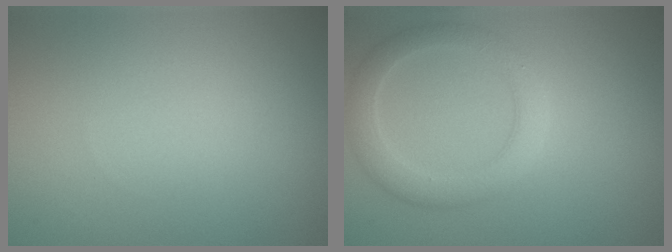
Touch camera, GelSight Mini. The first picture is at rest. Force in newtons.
{"total": 3.3, "press": 3.3, "slide": 0.1}